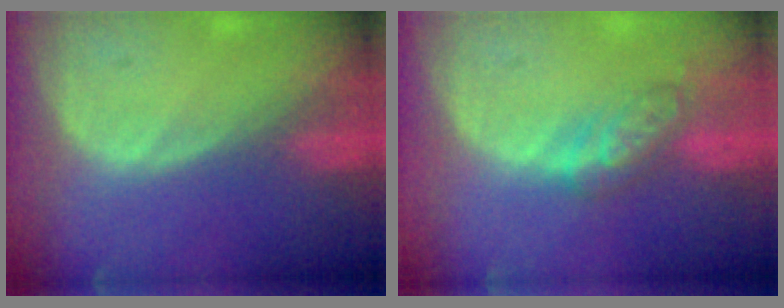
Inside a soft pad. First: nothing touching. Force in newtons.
{"total": 5.2, "press": 5.1, "slide": 1.0}